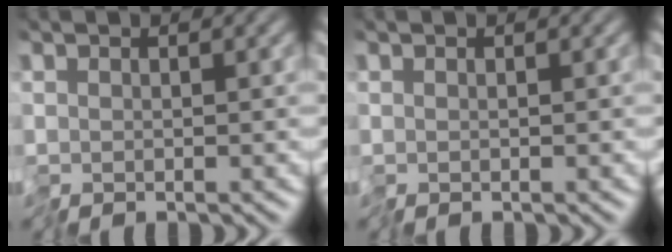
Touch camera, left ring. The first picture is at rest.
{"total": 0.0}